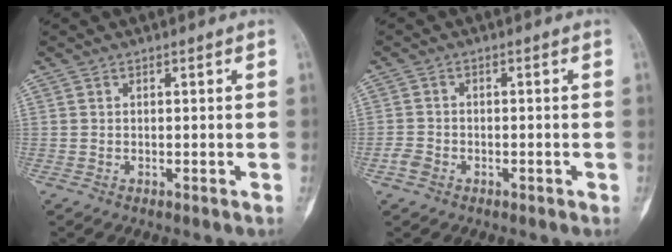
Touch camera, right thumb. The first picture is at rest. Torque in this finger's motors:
{"motor_torque": [0.49, 0.39, 0.15, -0.20, 0.07]}